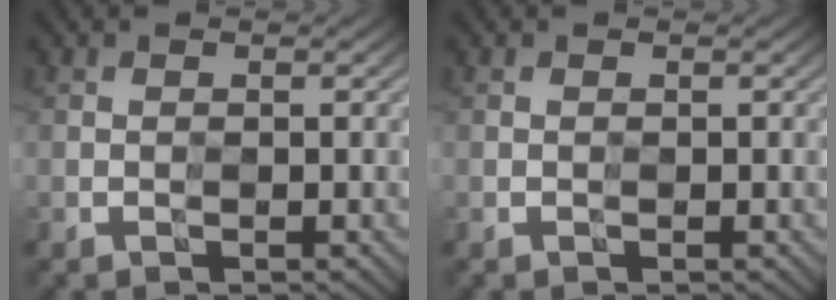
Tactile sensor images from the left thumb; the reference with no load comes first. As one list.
[{"total": 0.0}]